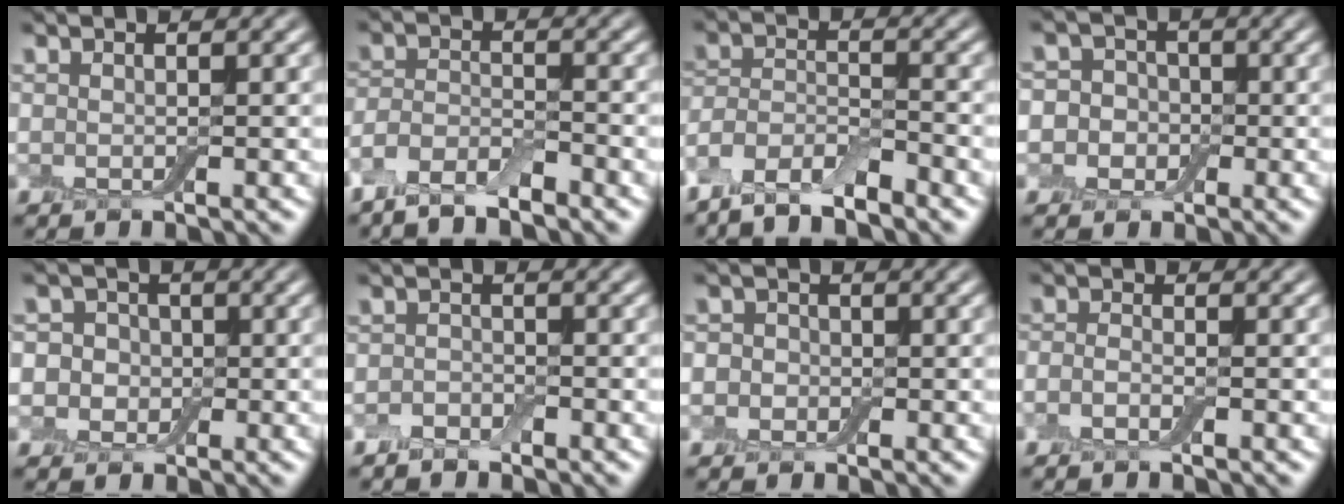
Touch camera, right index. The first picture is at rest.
{"total": 4.1, "force": [-3.3, 1.1, 2.1], "torque": [-0.047, -0.003, -0.071]}
{"total": 5.6, "force": [-4.7, 1.5, 2.7], "torque": [-0.054, 0.000, -0.095]}
{"total": 6.6, "force": [-0.4, 6.2, 2.2], "torque": [-0.024, 0.042, -0.064]}
{"total": 6.8, "force": [1.0, 6.2, 2.5], "torque": [-0.038, 0.054, -0.023]}
{"total": 1.4, "force": [-1.0, 0.7, 0.4], "torque": [-0.010, 0.005, -0.024]}
{"total": 2.9, "force": [0.1, 2.7, 1.0], "torque": [0.008, 0.015, -0.037]}
{"total": 1.3, "force": [-0.8, 0.5, 0.8], "torque": [-0.023, 0.001, -0.022]}